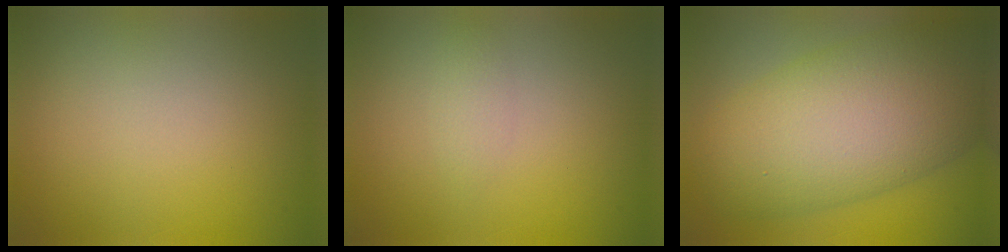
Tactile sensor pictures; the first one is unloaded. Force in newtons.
{"total": 1.0, "press": 1.0, "slide": 0.0}
{"total": 12.0, "press": 11.9, "slide": 0.6}